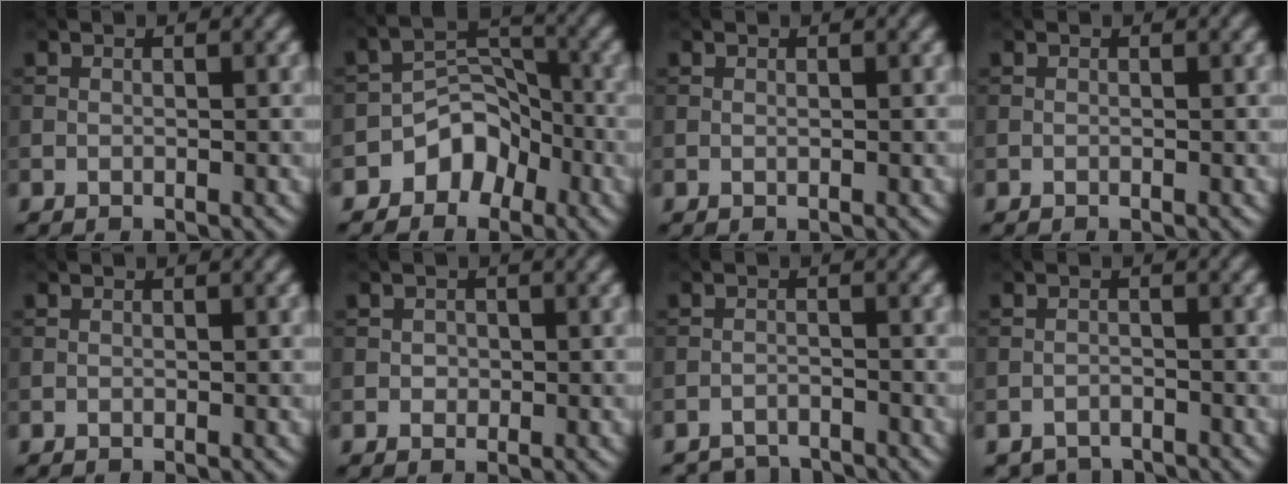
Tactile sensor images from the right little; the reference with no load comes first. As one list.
[{"total": 4.3, "force": [-2.6, 2.9, 1.8], "torque": [-0.012, 0.011, -0.046]}, {"total": 0.0}, {"total": 0.0}, {"total": 0.0}, {"total": 0.8, "force": [0.0, 0.8, 0.3], "torque": [-0.001, -0.001, -0.003]}, {"total": 3.7, "force": [-3.7, 0.5, 0.2], "torque": [-0.004, -0.003, -0.063]}, {"total": 2.5, "force": [-2.4, 0.7, 0.1], "torque": [0.002, -0.004, -0.045]}]